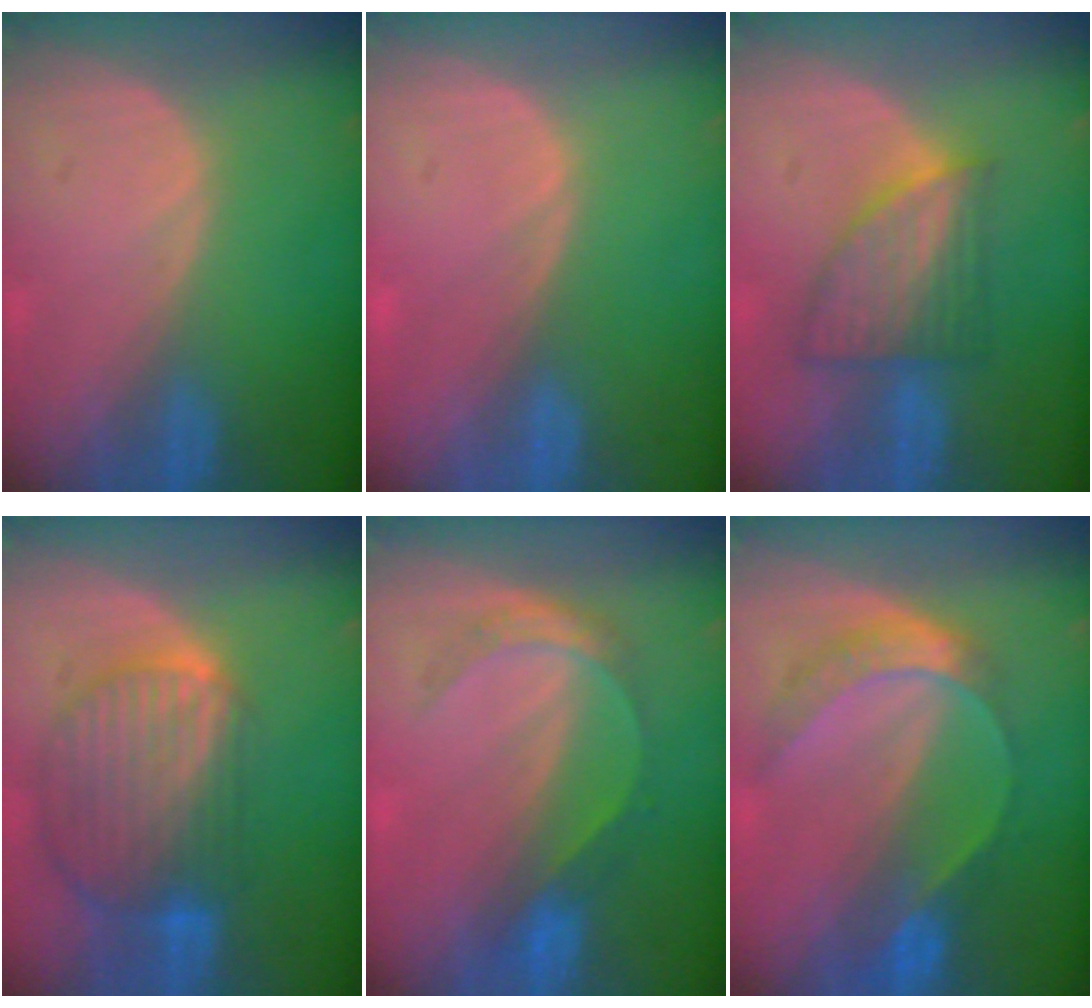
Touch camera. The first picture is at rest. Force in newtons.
{"total": 0.5, "press": 0.1, "slide": 0.5}
{"total": 6.9, "press": 6.5, "slide": 2.5}
{"total": 10.4, "press": 8.9, "slide": 5.4}
{"total": 4.7, "press": 4.7, "slide": 0.7}
{"total": 7.4, "press": 6.2, "slide": 4.0}